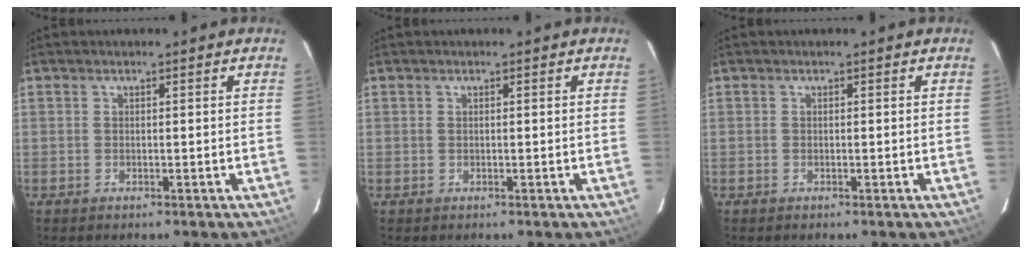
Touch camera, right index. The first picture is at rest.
{"total": 0.0}
{"total": 0.0}